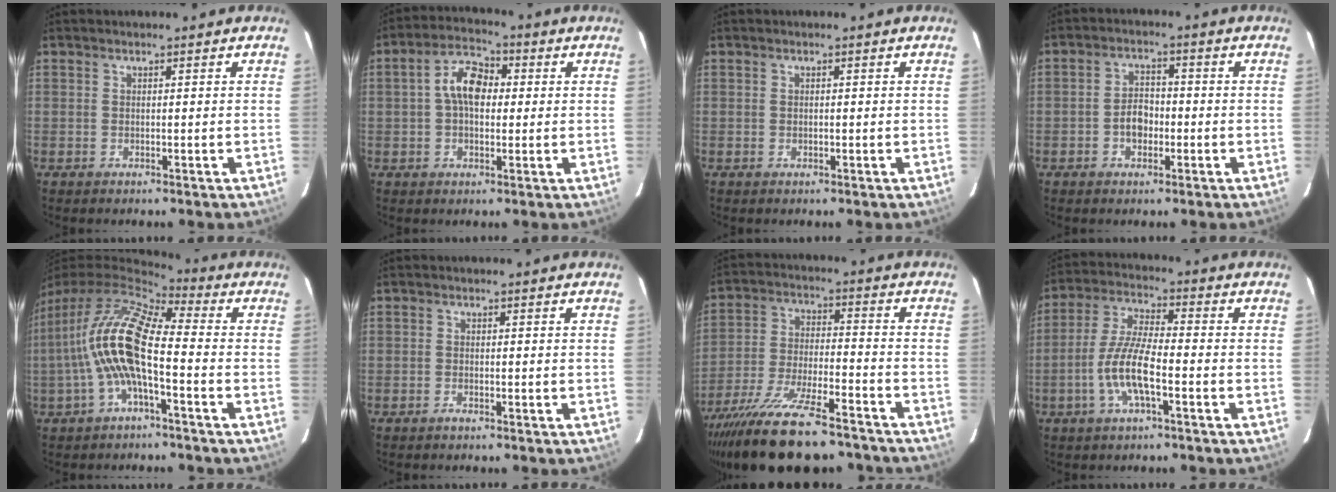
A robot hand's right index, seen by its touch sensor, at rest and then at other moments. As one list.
[{"total": 7.7, "force": [0.7, 4.7, 6.0], "torque": [-0.111, 0.024, 0.010]}, {"total": 0.6, "force": [-0.1, 0.5, 0.3], "torque": [-0.006, 0.001, -0.001]}, {"total": 4.4, "force": [-1.5, 3.2, 2.7], "torque": [-0.051, 0.010, -0.023]}, {"total": 12.5, "force": [-2.1, 3.4, 11.9], "torque": [-0.230, 0.006, -0.040]}, {"total": 0.9, "force": [-0.7, 0.3, 0.5], "torque": [-0.010, -0.001, -0.013]}, {"total": 23.6, "force": [-19.1, 5.9, 12.5], "torque": [-0.244, -0.052, -0.303]}, {"total": 9.6, "force": [-3.5, 2.1, 8.7], "torque": [-0.183, 0.000, -0.069]}]